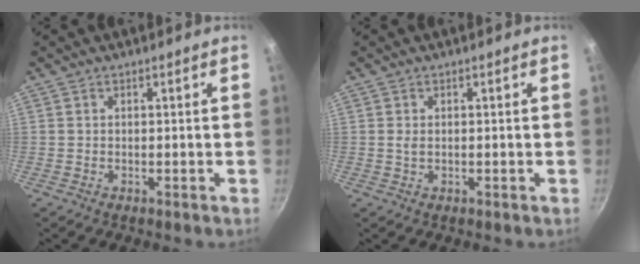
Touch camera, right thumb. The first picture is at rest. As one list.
[{"total": 1.2, "force": [0.1, 0.7, 0.9], "torque": [-0.019, 0.000, 0.001]}]